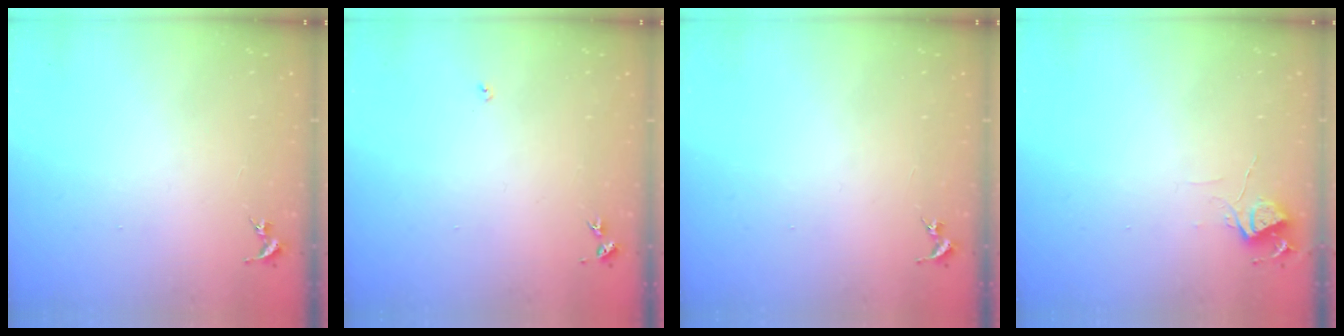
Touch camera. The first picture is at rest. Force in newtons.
{"total": 3.0, "press": 3.0, "slide": 0.4}
{"total": 0.0}
{"total": 6.0, "press": 6.0, "slide": 0.7}